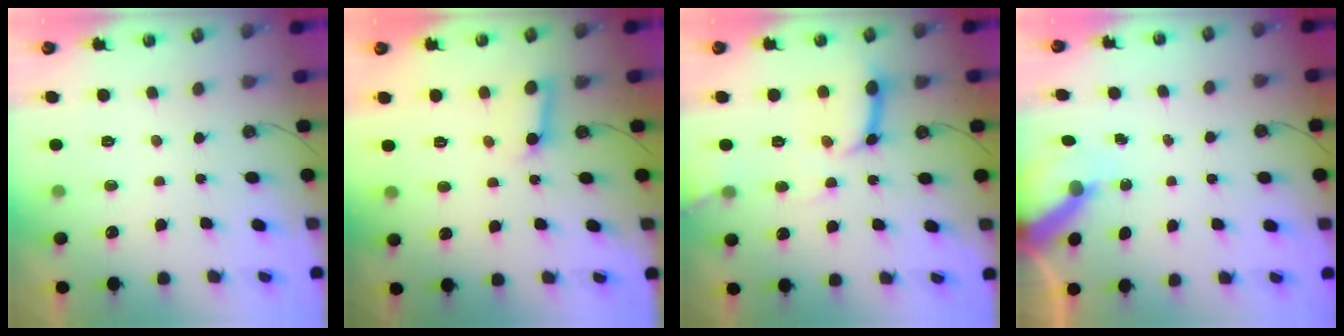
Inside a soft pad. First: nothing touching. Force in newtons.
{"total": 7.4, "press": 7.3, "slide": 0.9}
{"total": 11.9, "press": 11.8, "slide": 1.3}
{"total": 5.5, "press": 5.5, "slide": 0.7}